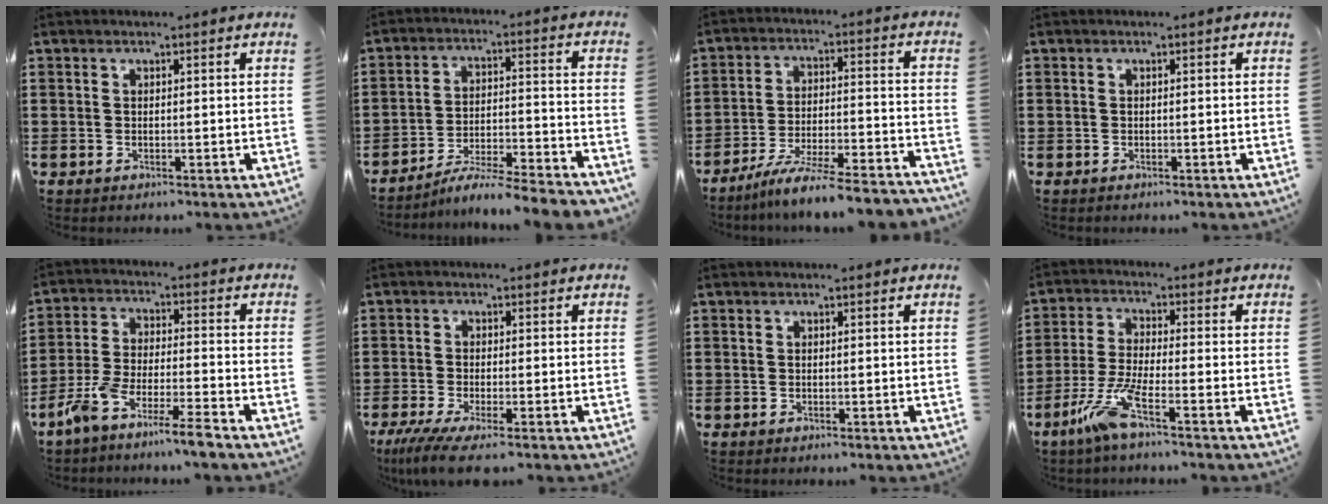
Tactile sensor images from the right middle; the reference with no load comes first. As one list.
[{"total": 6.6, "force": [-6.3, -0.4, 2.0], "torque": [-0.032, -0.006, -0.122]}, {"total": 7.9, "force": [-7.2, -0.5, 3.3], "torque": [-0.056, -0.005, -0.138]}, {"total": 0.5, "force": [-0.4, 0.4, -0.1], "torque": [0.002, 0.005, -0.010]}, {"total": 7.0, "force": [-6.3, -0.7, 3.1], "torque": [-0.073, -0.016, -0.126]}, {"total": 3.6, "force": [-2.6, 0.1, 2.5], "torque": [-0.064, -0.017, -0.054]}, {"total": 0.0}, {"total": 7.6, "force": [-4.3, 0.9, 6.1], "torque": [-0.145, -0.016, -0.085]}]